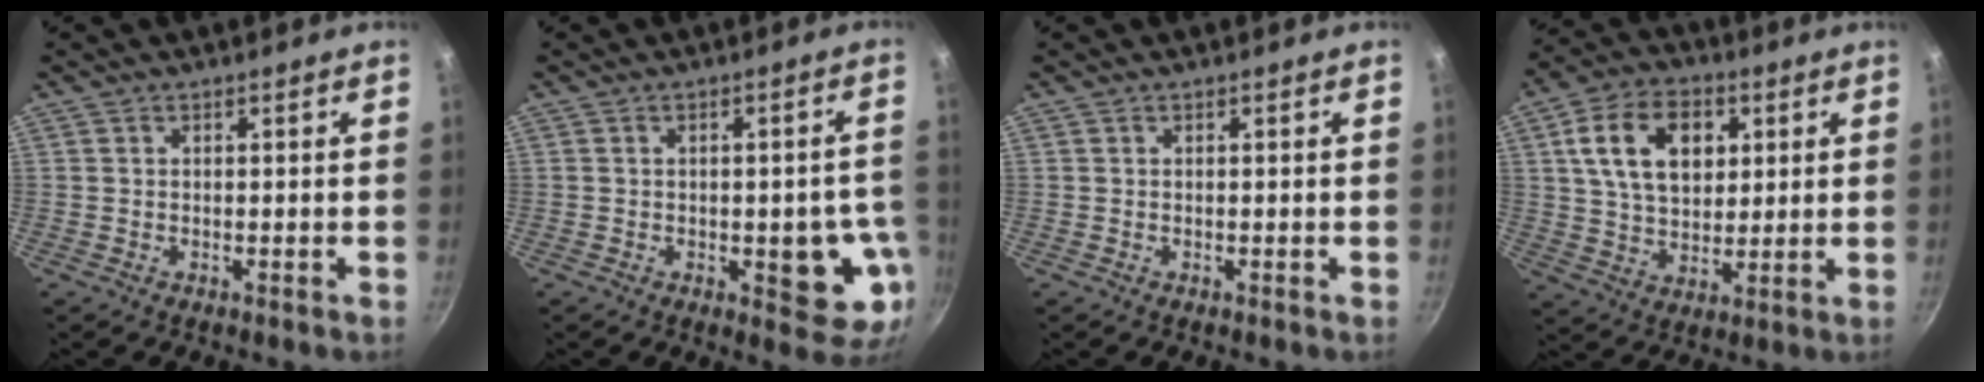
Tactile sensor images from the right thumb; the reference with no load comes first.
{"total": 10.1, "force": [-2.2, 4.5, 8.8], "torque": [-0.066, 0.007, -0.025]}
{"total": 0.0}
{"total": 15.0, "force": [4.3, 10.1, 10.1], "torque": [-0.152, 0.002, 0.070]}